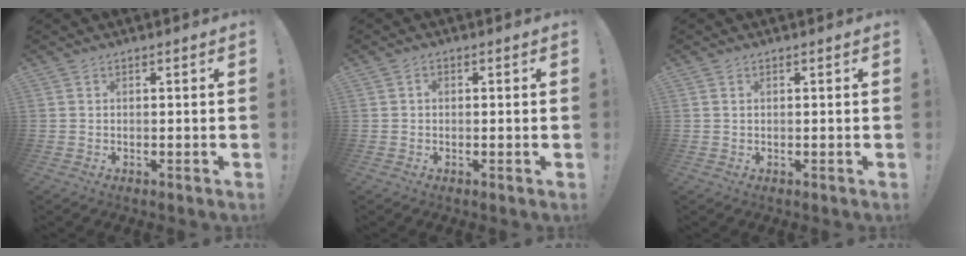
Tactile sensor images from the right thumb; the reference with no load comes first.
{"total": 0.9, "force": [-0.5, 0.5, 0.5], "torque": [-0.017, 0.008, -0.009]}
{"total": 0.6, "force": [0.4, 0.3, 0.4], "torque": [-0.014, 0.003, 0.009]}